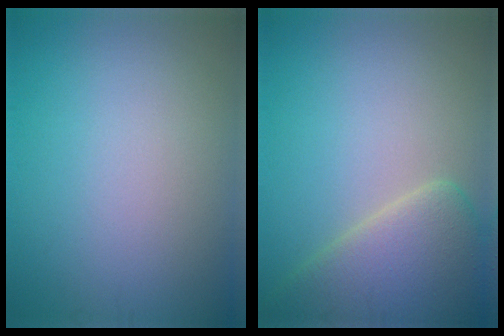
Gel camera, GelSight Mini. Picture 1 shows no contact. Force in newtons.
{"total": 6.3, "press": 6.3, "slide": 0.8}